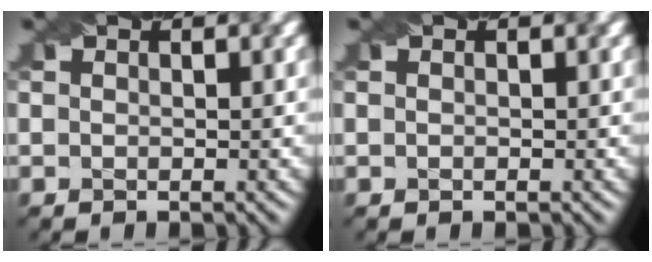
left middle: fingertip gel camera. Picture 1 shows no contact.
{"total": 0.0}